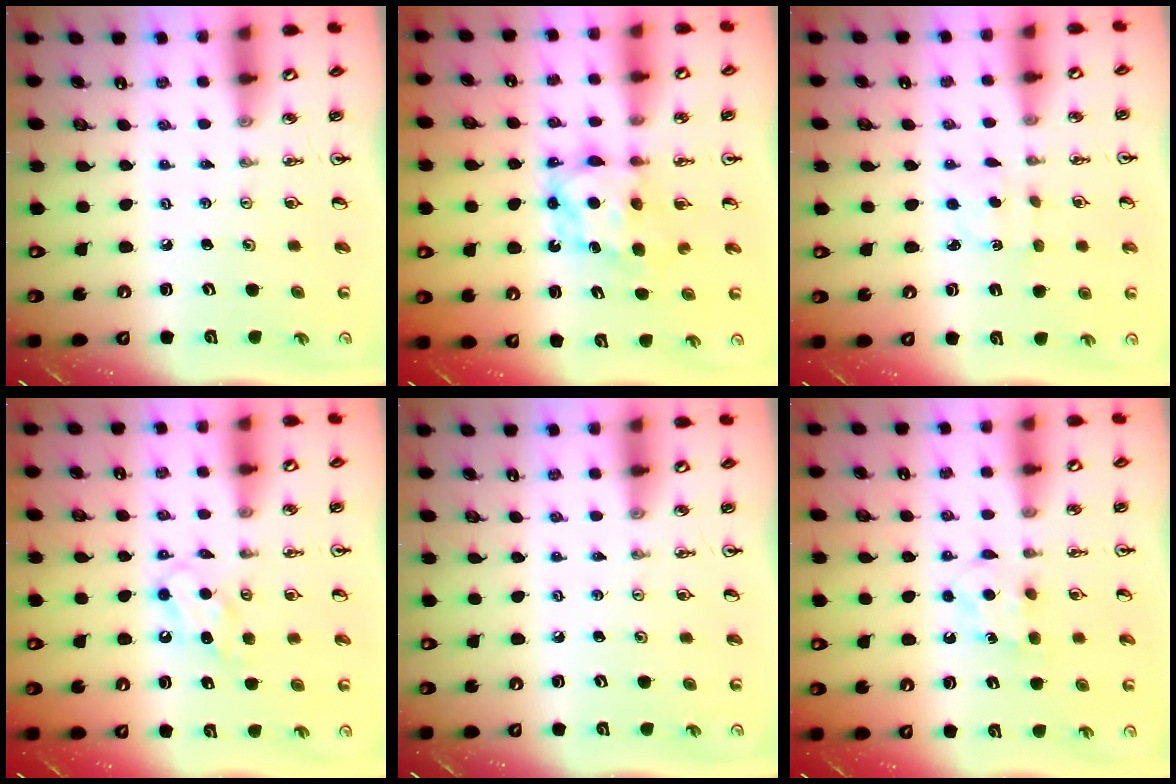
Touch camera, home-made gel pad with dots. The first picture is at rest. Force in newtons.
{"total": 6.6, "press": 6.6, "slide": 0.3}
{"total": 1.9, "press": 1.9, "slide": 0.4}
{"total": 5.9, "press": 5.8, "slide": 0.7}
{"total": 0.0}
{"total": 5.1, "press": 5.1, "slide": 0.7}